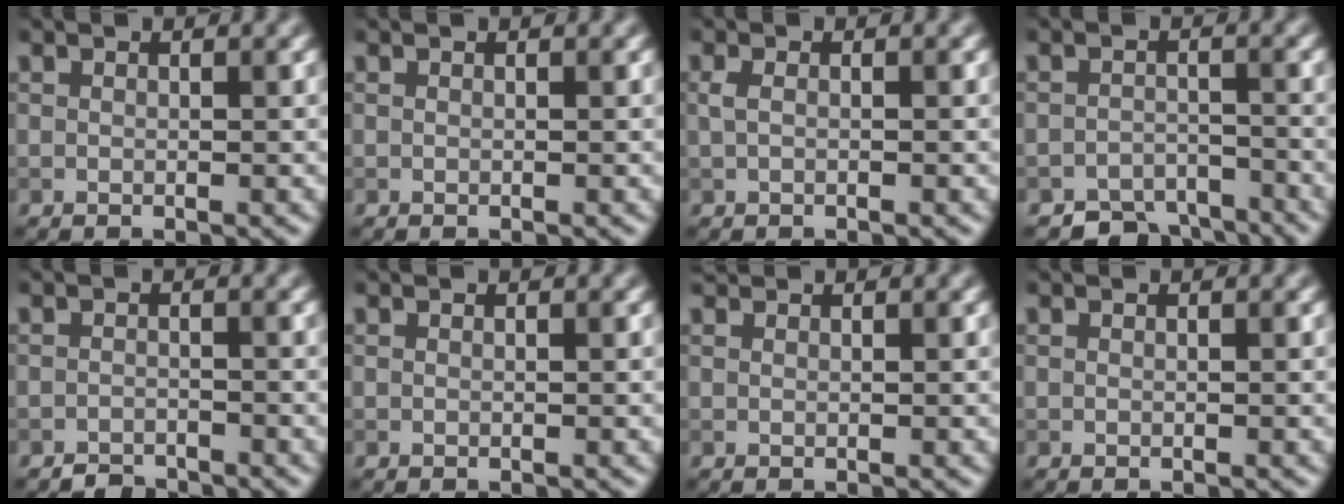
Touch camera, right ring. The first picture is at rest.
{"total": 0.0}
{"total": 0.9, "force": [0.0, 0.4, 0.9], "torque": [-0.023, 0.000, -0.002]}
{"total": 4.0, "force": [-3.6, 1.5, 0.7], "torque": [0.002, -0.002, -0.065]}
{"total": 1.4, "force": [-1.4, 0.3, 0.0], "torque": [0.003, 0.005, -0.026]}
{"total": 0.0}
{"total": 0.6, "force": [0.6, 0.1, 0.1], "torque": [-0.002, 0.001, 0.012]}
{"total": 0.0}